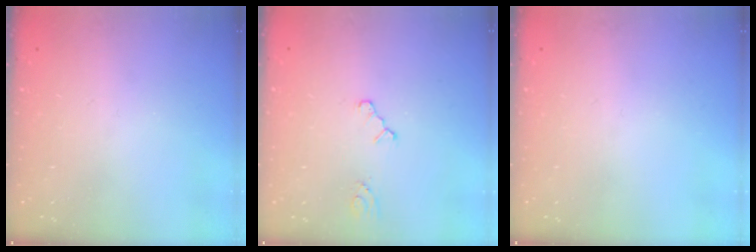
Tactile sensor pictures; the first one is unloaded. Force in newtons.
{"total": 2.0, "press": 2.0, "slide": 0.4}
{"total": 0.0}